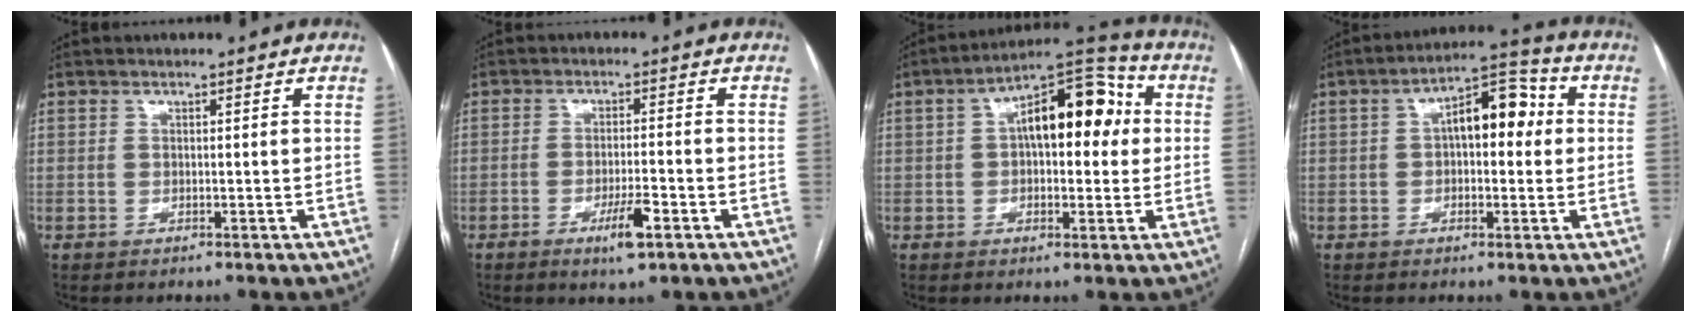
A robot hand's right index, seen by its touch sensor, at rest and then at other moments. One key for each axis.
{"total": 4.9, "fx": -2.5, "fy": 0.6, "fz": 4.1, "tx": -0.076, "ty": -0.004, "tz": -0.040}
{"total": 13.1, "fx": 2.2, "fy": 5.9, "fz": 11.5, "tx": -0.175, "ty": 0.046, "tz": 0.030}
{"total": 9.2, "fx": 1.2, "fy": 4.2, "fz": 8.1, "tx": -0.123, "ty": 0.041, "tz": 0.013}